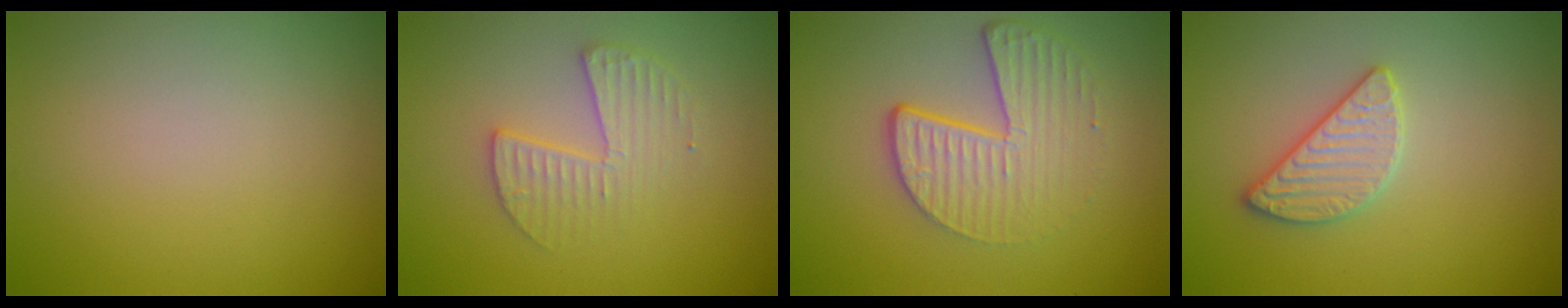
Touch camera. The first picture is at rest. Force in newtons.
{"total": 2.7, "press": 2.7, "slide": 0.3}
{"total": 4.7, "press": 3.0, "slide": 3.6}
{"total": 2.6, "press": 2.6, "slide": 0.4}